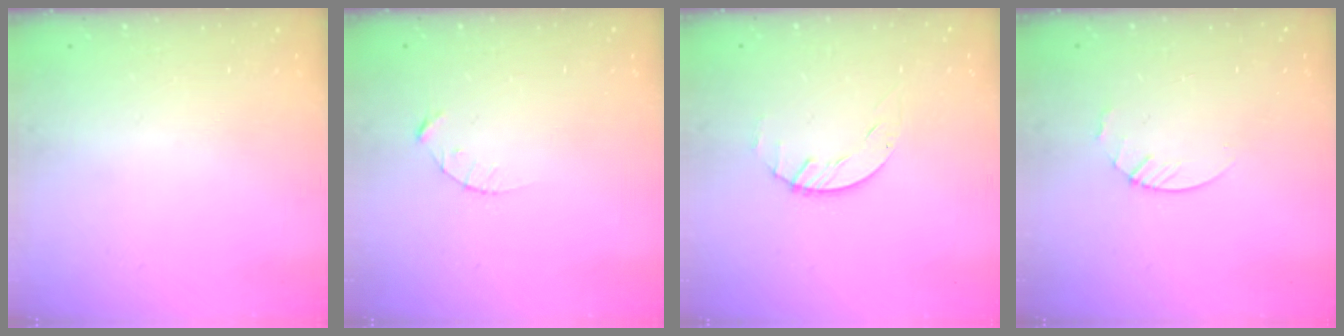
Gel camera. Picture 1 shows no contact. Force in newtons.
{"total": 2.1, "press": 2.1, "slide": 0.3}
{"total": 1.5, "press": 1.5, "slide": 0.2}
{"total": 3.0, "press": 2.9, "slide": 0.3}